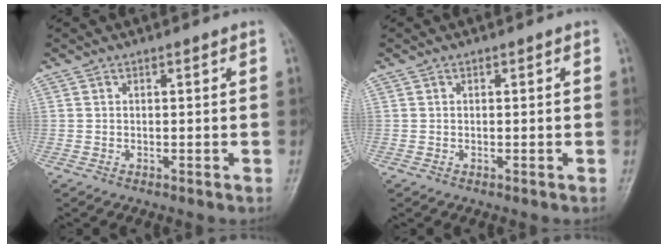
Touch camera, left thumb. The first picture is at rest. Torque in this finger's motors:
{"motor_torque": [-0.17, -0.17, -0.34, -0.34, 0.00]}